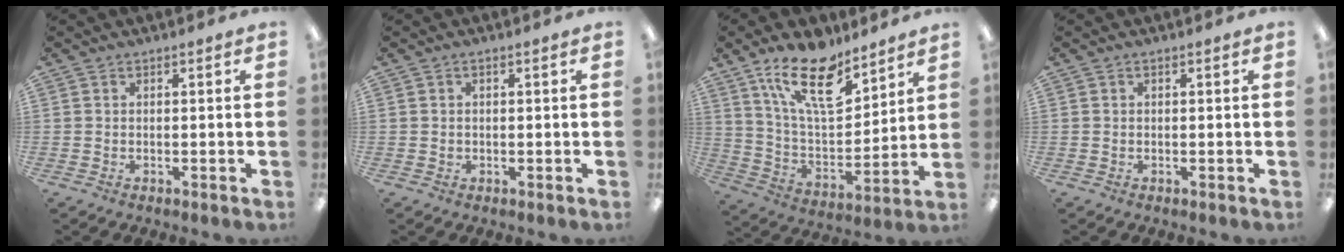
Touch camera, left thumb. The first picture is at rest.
{"total": 0.6, "force": [0.0, 0.6, 0.2], "torque": [-0.005, 0.002, 0.000]}
{"total": 18.3, "force": [12.6, 7.4, 10.9], "torque": [-0.193, -0.063, 0.221]}
{"total": 0.0}